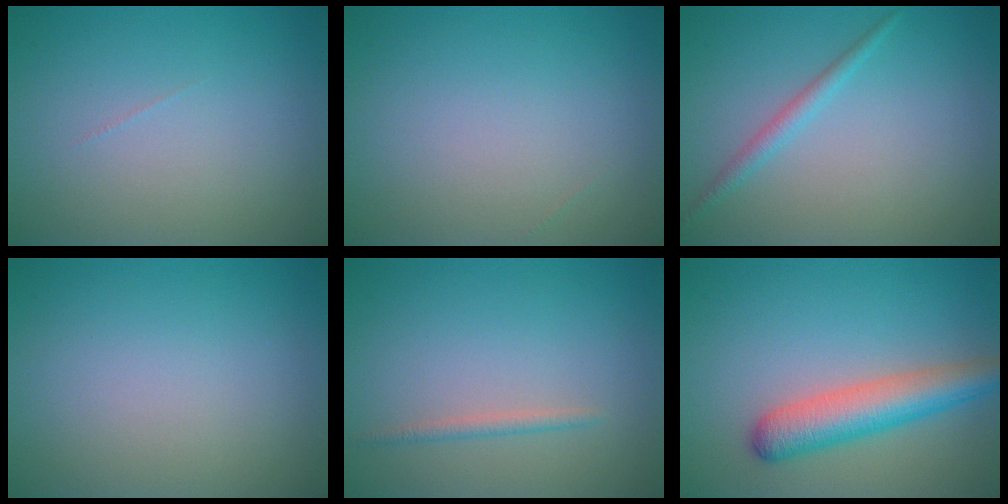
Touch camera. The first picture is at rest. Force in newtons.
{"total": 0.0}
{"total": 1.4, "press": 1.4, "slide": 0.1}
{"total": 0.0}
{"total": 1.1, "press": 1.1, "slide": 0.0}
{"total": 5.2, "press": 5.2, "slide": 0.3}